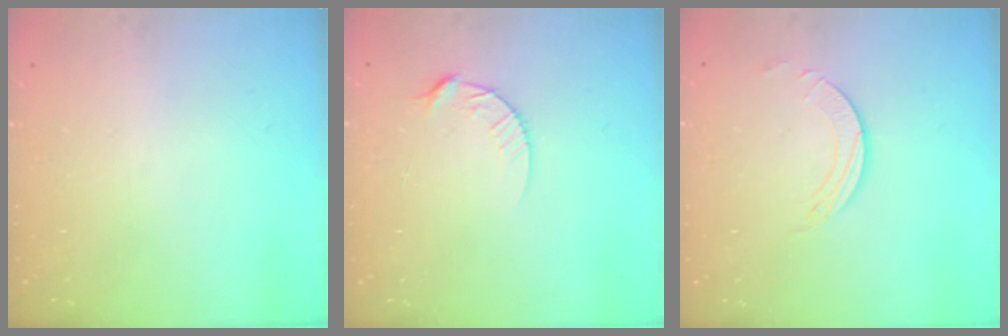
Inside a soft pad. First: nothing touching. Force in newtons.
{"total": 6.6, "press": 6.6, "slide": 0.7}
{"total": 2.0, "press": 1.9, "slide": 0.3}